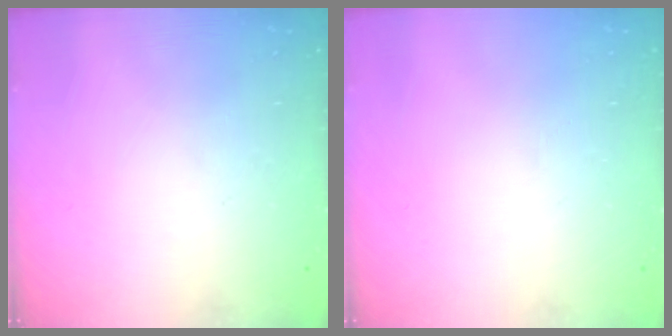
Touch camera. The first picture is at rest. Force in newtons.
{"total": 0.0}